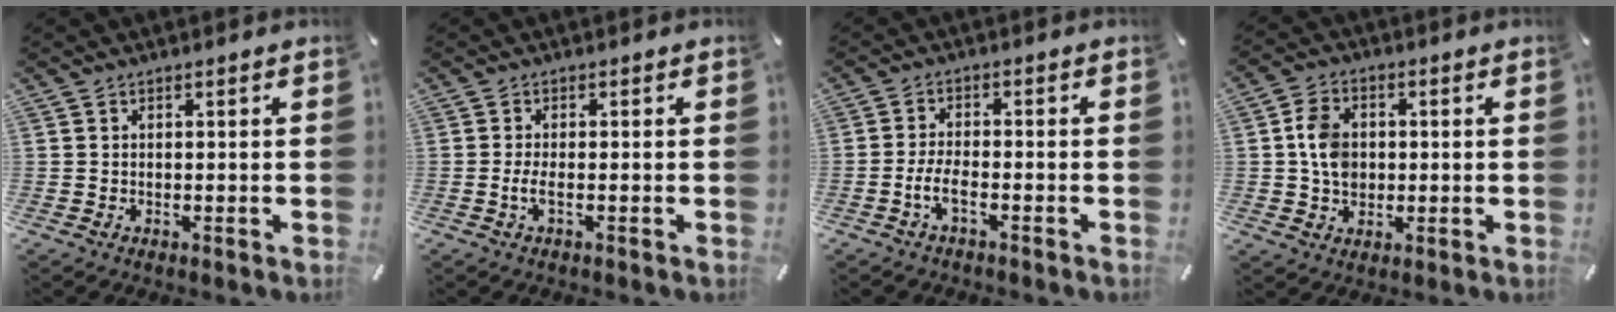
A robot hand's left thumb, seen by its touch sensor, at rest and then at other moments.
{"total": 2.7, "force": [-0.6, 0.7, 2.6], "torque": [-0.060, -0.006, -0.015]}
{"total": 4.8, "force": [-2.2, 1.8, 3.8], "torque": [-0.084, 0.005, -0.044]}
{"total": 7.1, "force": [0.2, 5.9, 3.9], "torque": [-0.068, 0.007, 0.005]}